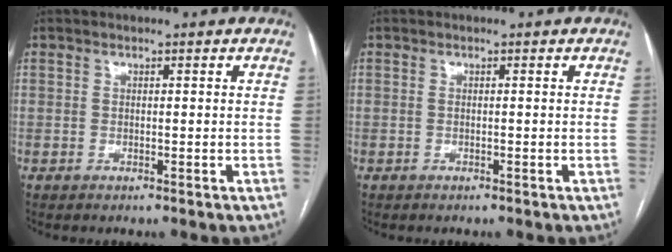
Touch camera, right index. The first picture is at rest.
{"total": 0.0}